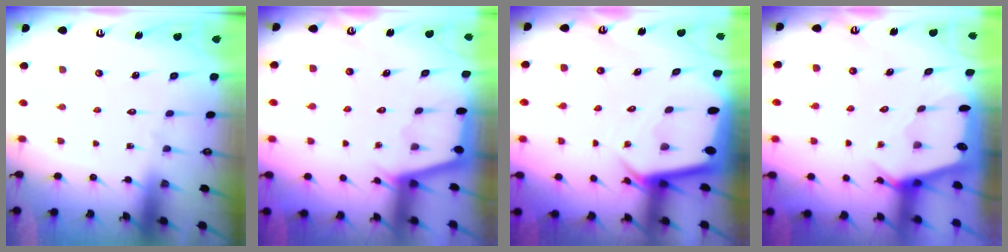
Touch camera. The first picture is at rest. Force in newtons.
{"total": 2.4, "press": 2.3, "slide": 0.4}
{"total": 4.1, "press": 4.0, "slide": 0.3}
{"total": 2.3, "press": 2.3, "slide": 0.3}